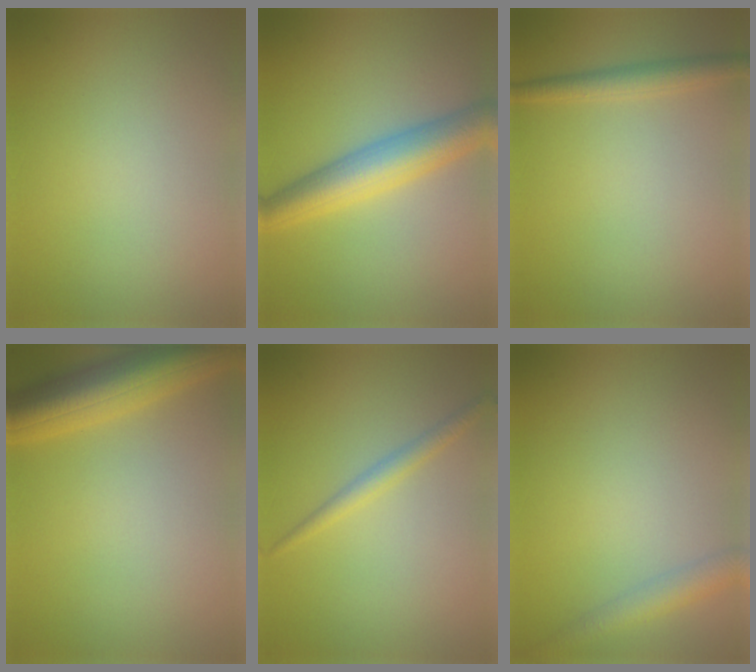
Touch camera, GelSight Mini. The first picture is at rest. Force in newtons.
{"total": 6.4, "press": 6.4, "slide": 0.1}
{"total": 2.1, "press": 2.1, "slide": 0.0}
{"total": 7.9, "press": 7.9, "slide": 0.4}
{"total": 1.6, "press": 1.6, "slide": 0.1}
{"total": 2.9, "press": 2.9, "slide": 0.1}